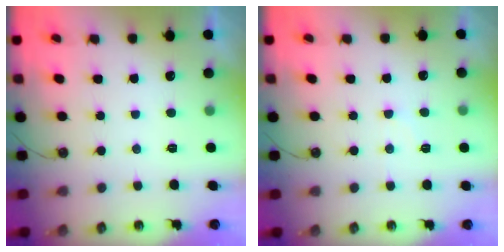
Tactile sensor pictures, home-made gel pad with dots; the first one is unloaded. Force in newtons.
{"total": 6.8, "press": 6.7, "slide": 0.7}